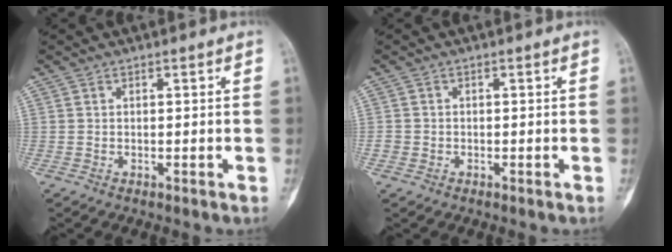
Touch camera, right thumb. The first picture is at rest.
{"total": 1.2, "force": [-0.3, 1.1, 0.2], "torque": [-0.002, 0.005, -0.008]}